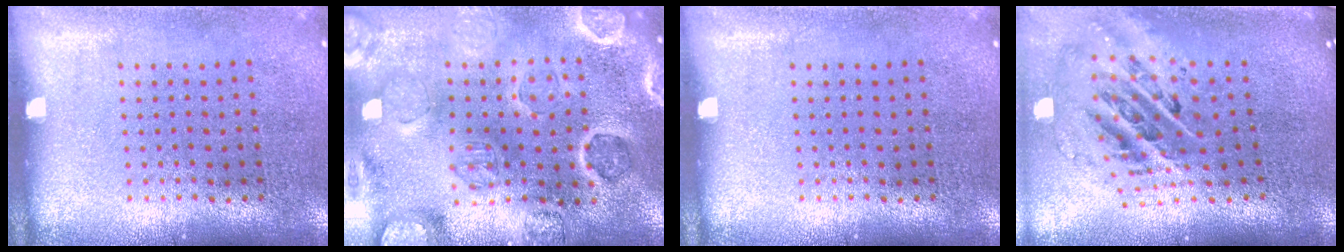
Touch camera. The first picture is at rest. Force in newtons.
{"total": 2.7, "press": 2.7, "slide": 0.2}
{"total": 0.0}
{"total": 2.7, "press": 1.8, "slide": 2.0}